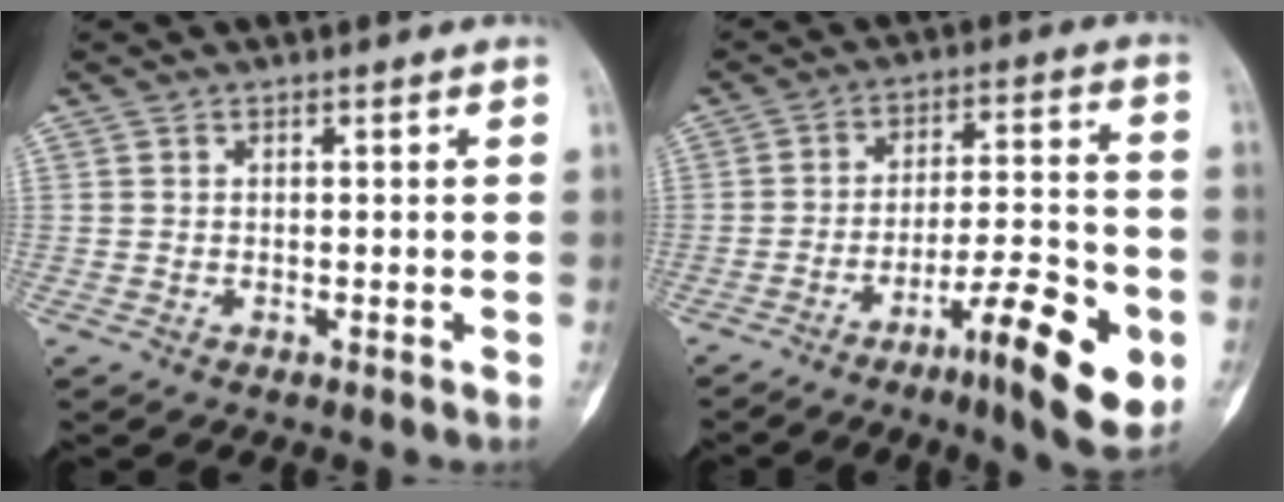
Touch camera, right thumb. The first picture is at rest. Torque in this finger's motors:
{"motor_torque": [0.28, 0.38, -0.03, -0.28, 0.08]}